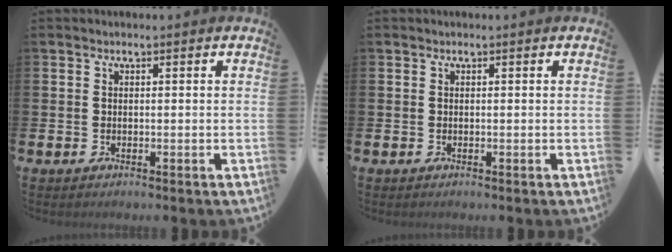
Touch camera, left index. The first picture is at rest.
{"total": 0.0}